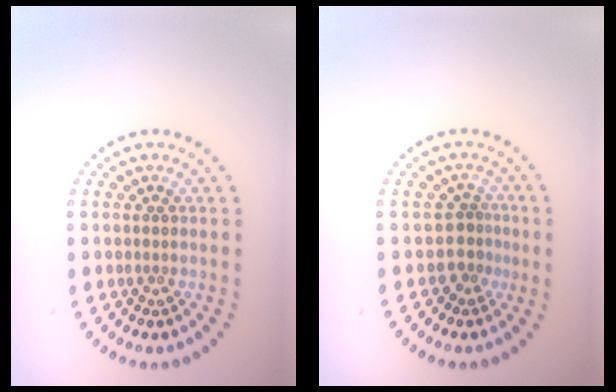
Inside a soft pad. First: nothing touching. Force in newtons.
{"total": 2.0, "press": 1.3, "slide": 1.5}